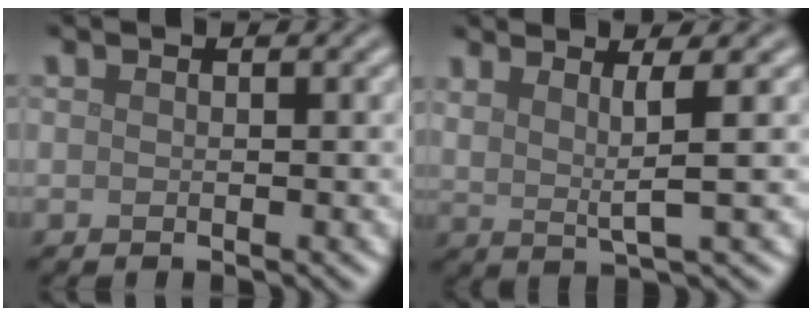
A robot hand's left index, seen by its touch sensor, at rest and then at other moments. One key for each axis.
{"total": 2.8, "fx": 1.3, "fy": 0.3, "fz": 2.5, "tx": -0.046, "ty": -0.005, "tz": 0.023}